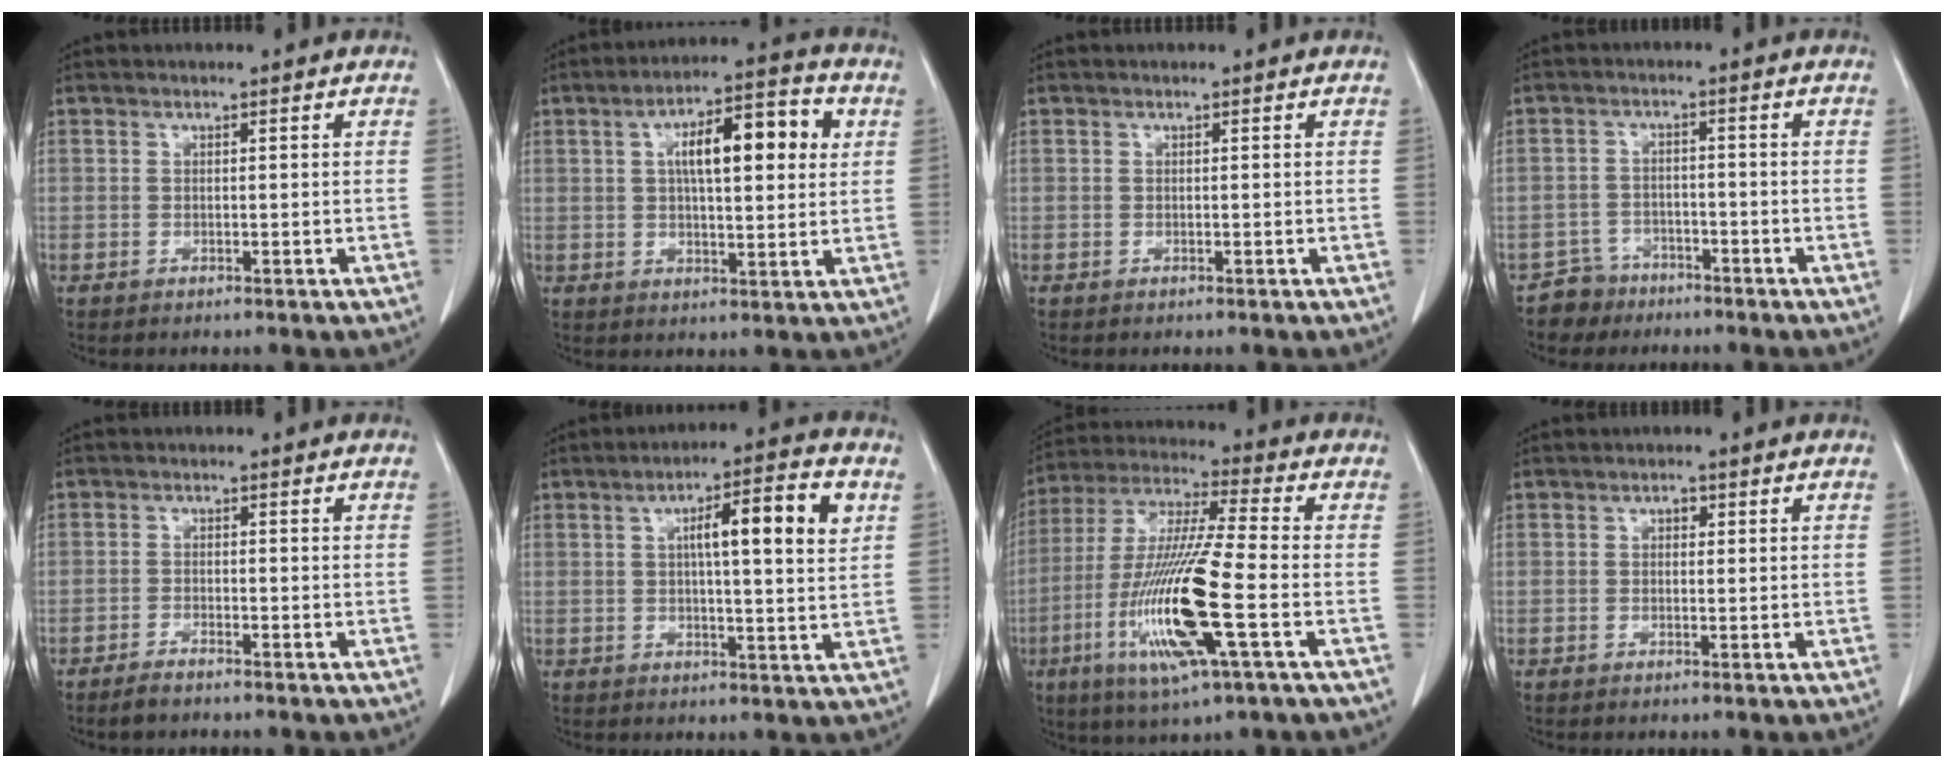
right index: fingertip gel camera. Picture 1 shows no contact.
{"total": 11.9, "force": [3.2, 3.4, 10.9], "torque": [-0.174, 0.026, 0.046]}
{"total": 0.0}
{"total": 4.0, "force": [-3.0, 2.5, -0.8], "torque": [0.018, 0.009, -0.052]}
{"total": 2.2, "force": [-1.9, 0.3, 1.0], "torque": [-0.022, -0.004, -0.034]}
{"total": 10.4, "force": [3.1, 1.1, 9.9], "torque": [-0.149, 0.015, 0.041]}
{"total": 17.7, "force": [-5.0, 0.8, 16.9], "torque": [-0.353, -0.019, -0.095]}
{"total": 1.1, "force": [0.4, 0.8, 0.7], "torque": [-0.008, 0.003, 0.003]}